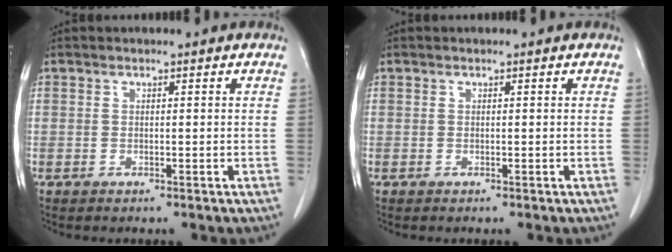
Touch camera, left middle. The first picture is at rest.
{"total": 0.0}